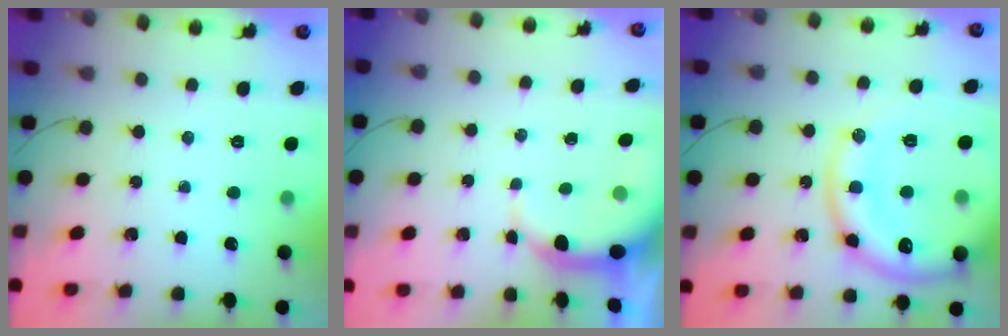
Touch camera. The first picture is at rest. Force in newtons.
{"total": 6.2, "press": 6.1, "slide": 1.1}
{"total": 18.5, "press": 18.3, "slide": 2.3}